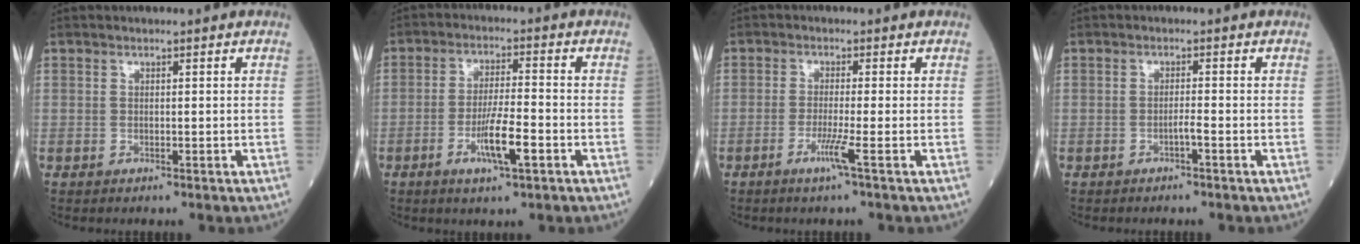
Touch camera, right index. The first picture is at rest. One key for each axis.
{"total": 6.9, "fx": -2.8, "fy": 0.7, "fz": 6.3, "tx": -0.114, "ty": -0.005, "tz": -0.050}
{"total": 3.1, "fx": -1.5, "fy": -0.9, "fz": 2.6, "tx": -0.056, "ty": -0.008, "tz": -0.034}
{"total": 1.2, "fx": -0.8, "fy": -0.2, "fz": 0.9, "tx": -0.016, "ty": 0.002, "tz": -0.015}